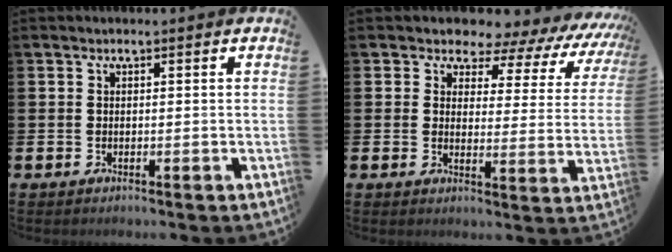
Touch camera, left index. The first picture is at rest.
{"total": 4.5, "force": [3.8, 2.2, 0.6], "torque": [-0.015, -0.045, 0.052]}